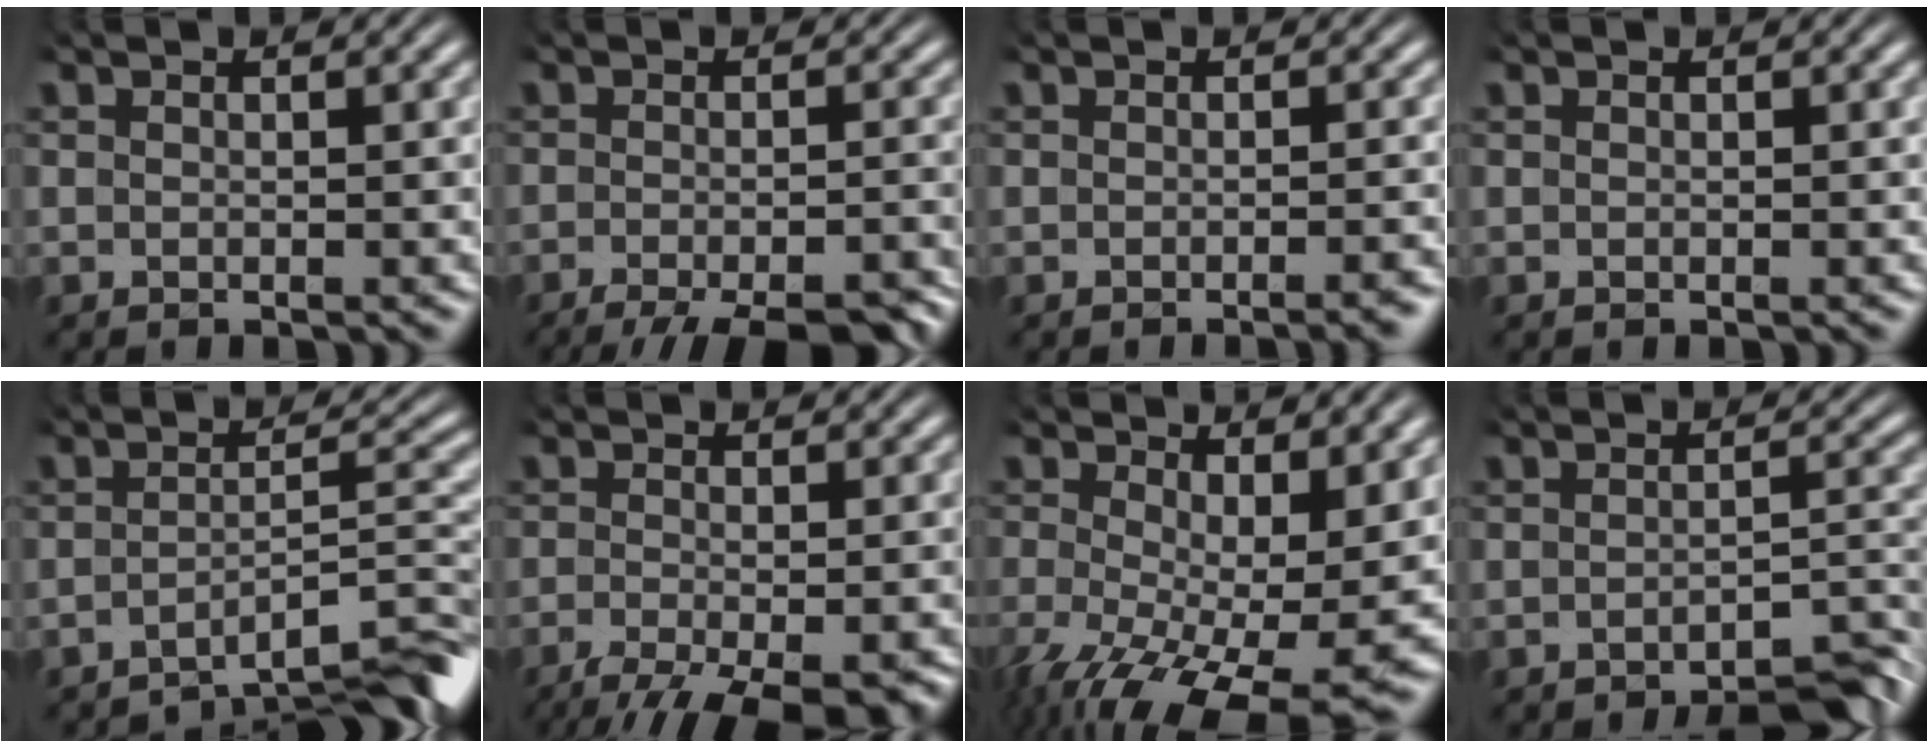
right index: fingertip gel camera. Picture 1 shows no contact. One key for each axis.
{"total": 10.1, "fx": -7.6, "fy": 3.9, "fz": 5.4, "tx": -0.066, "ty": -0.035, "tz": -0.100}
{"total": 1.7, "fx": -1.4, "fy": 0.1, "fz": 0.9, "tx": -0.006, "ty": 0.004, "tz": -0.026}
{"total": 0.0}
{"total": 8.2, "fx": -5.9, "fy": 1.8, "fz": 5.4, "tx": -0.057, "ty": -0.025, "tz": -0.078}
{"total": 10.6, "fx": -6.6, "fy": 4.9, "fz": 6.7, "tx": -0.110, "ty": -0.057, "tz": -0.072}
{"total": 9.3, "fx": -4.7, "fy": 4.3, "fz": 6.8, "tx": -0.128, "ty": -0.075, "tz": -0.037}
{"total": 5.8, "fx": -4.7, "fy": 1.3, "fz": 3.1, "tx": -0.028, "ty": -0.010, "tz": -0.071}